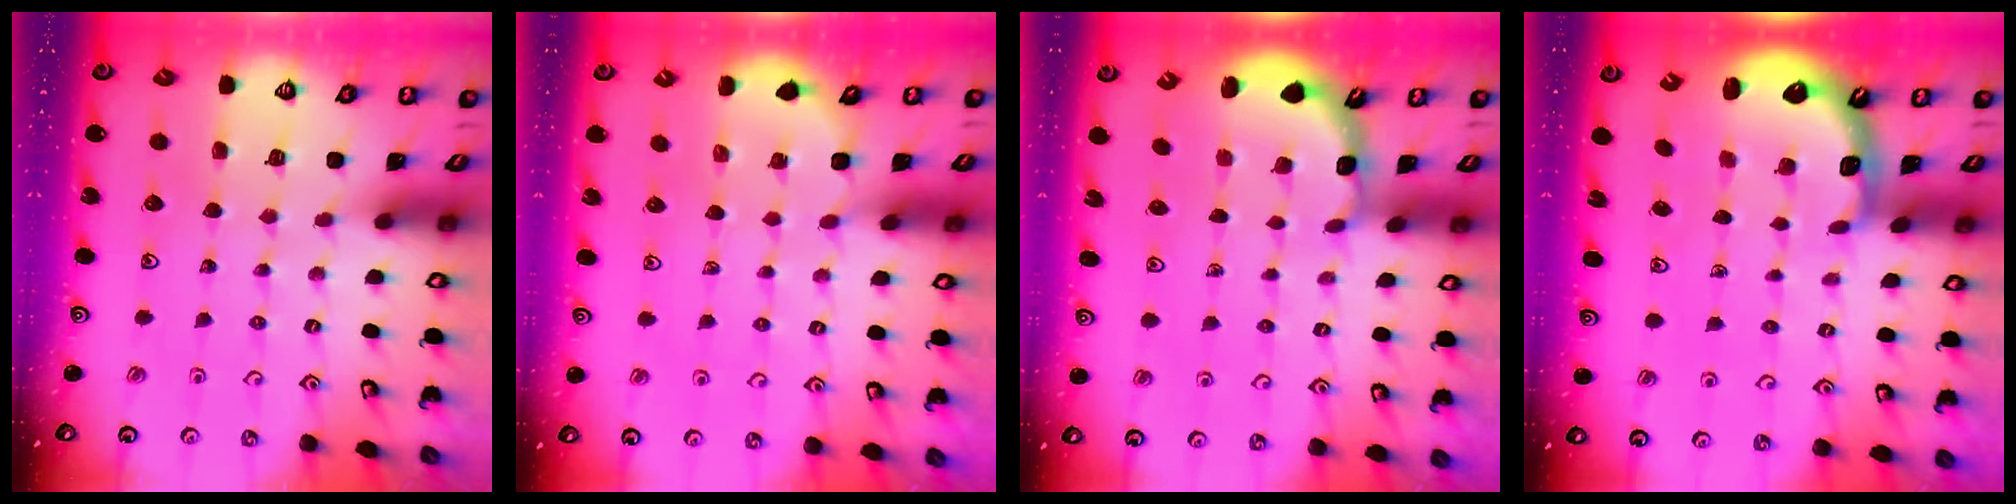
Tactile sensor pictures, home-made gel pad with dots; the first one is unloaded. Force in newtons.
{"total": 3.3, "press": 2.9, "slide": 1.5}
{"total": 2.8, "press": 2.8, "slide": 0.6}
{"total": 2.8, "press": 2.5, "slide": 1.2}